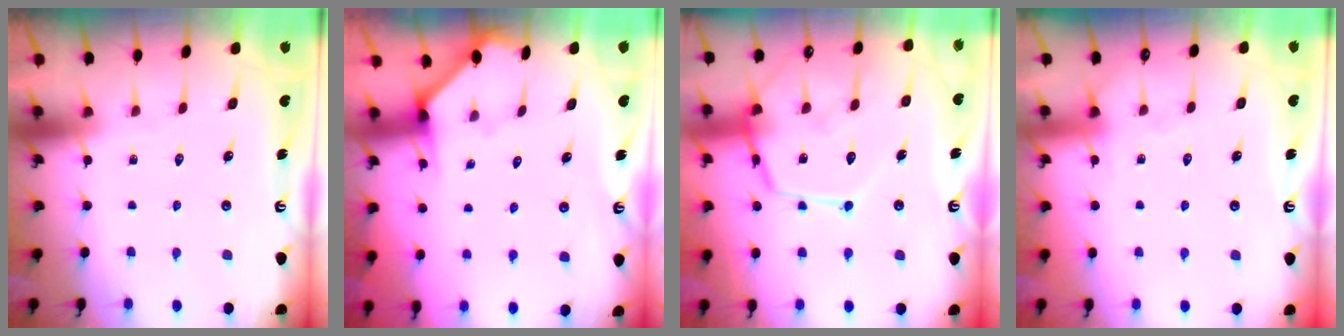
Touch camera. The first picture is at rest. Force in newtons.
{"total": 2.0, "press": 2.0, "slide": 0.2}
{"total": 15.1, "press": 15.1, "slide": 1.4}
{"total": 2.9, "press": 2.9, "slide": 0.4}